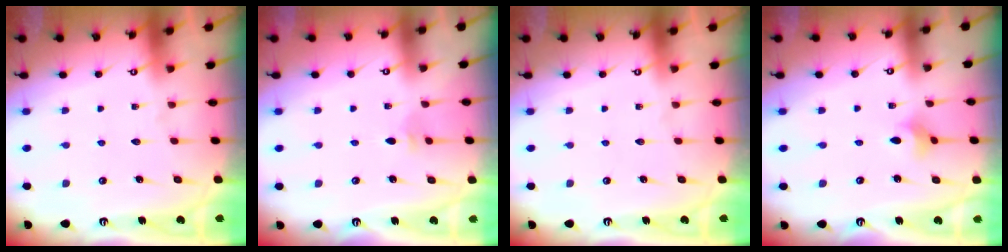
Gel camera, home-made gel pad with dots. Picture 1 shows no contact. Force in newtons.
{"total": 2.6, "press": 2.5, "slide": 0.5}
{"total": 0.0}
{"total": 2.3, "press": 2.3, "slide": 0.5}